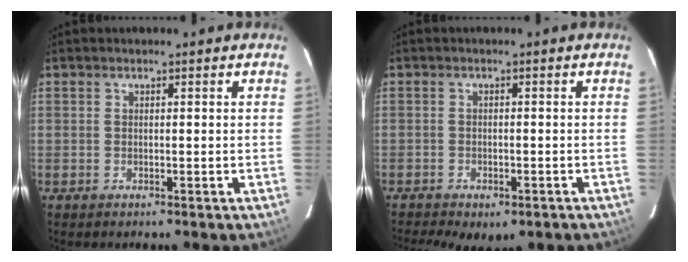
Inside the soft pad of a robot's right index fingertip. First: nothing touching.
{"total": 8.9, "force": [-6.0, 4.6, 4.7], "torque": [-0.114, -0.019, -0.080]}